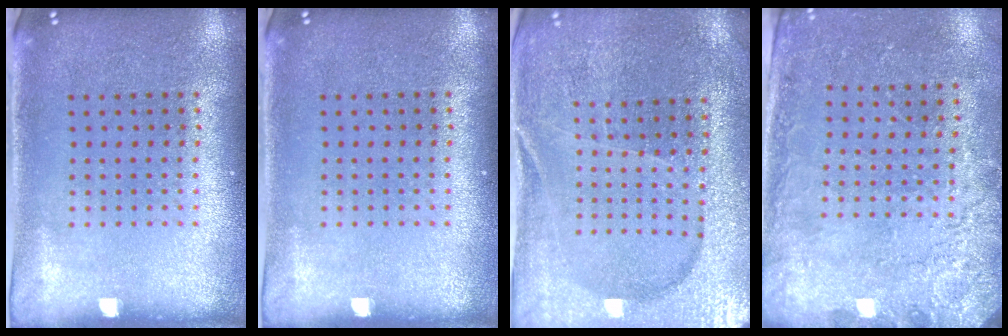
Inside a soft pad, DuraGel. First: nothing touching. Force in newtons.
{"total": 0.0}
{"total": 3.1, "press": 3.0, "slide": 0.5}
{"total": 2.6, "press": 2.3, "slide": 1.1}